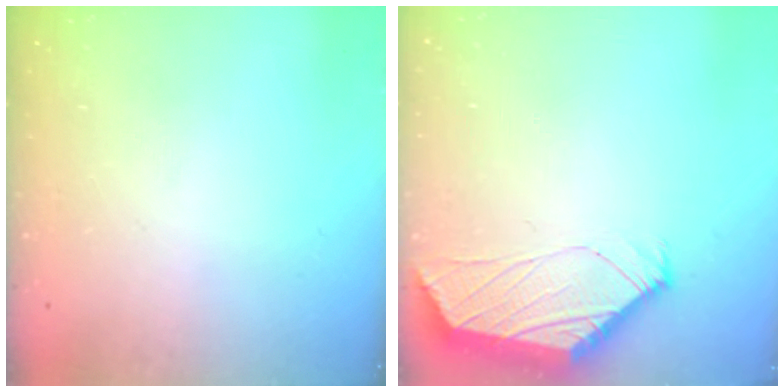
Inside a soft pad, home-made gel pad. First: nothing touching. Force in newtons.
{"total": 1.0, "press": 0.9, "slide": 0.5}